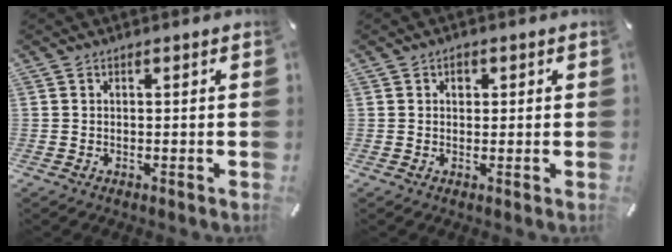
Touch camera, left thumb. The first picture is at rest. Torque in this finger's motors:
{"motor_torque": [0.17, 0.26, 0.02, -0.13, 0.03]}